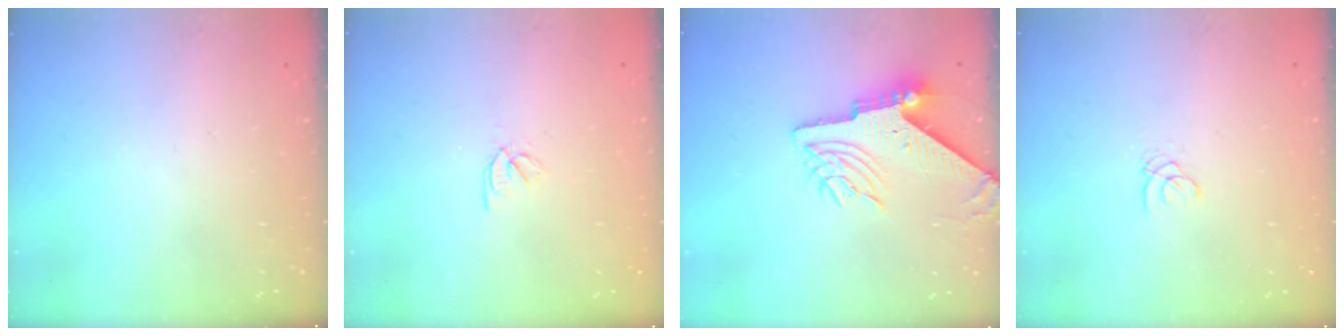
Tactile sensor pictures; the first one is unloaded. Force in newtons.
{"total": 2.4, "press": 2.3, "slide": 0.7}
{"total": 9.5, "press": 9.4, "slide": 1.3}
{"total": 1.0, "press": 1.0, "slide": 0.1}